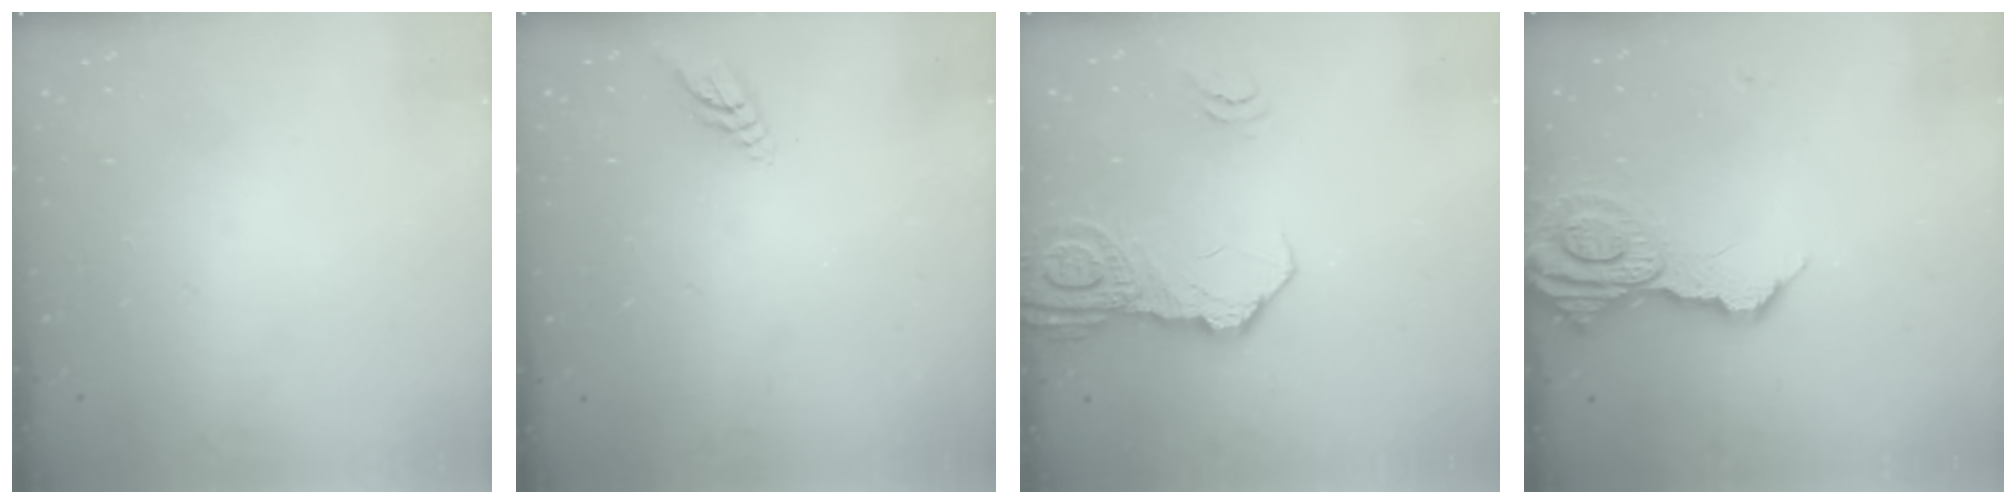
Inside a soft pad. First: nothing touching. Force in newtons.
{"total": 4.3, "press": 4.3, "slide": 0.3}
{"total": 13.2, "press": 13.2, "slide": 1.4}
{"total": 14.4, "press": 14.3, "slide": 1.7}